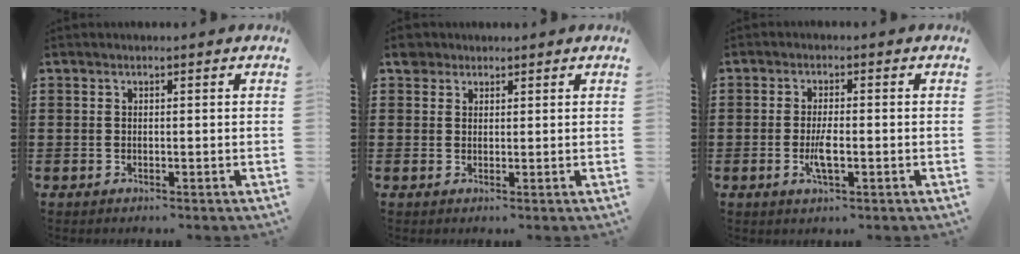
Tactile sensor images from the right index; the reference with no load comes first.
{"total": 2.4, "force": [1.8, 1.6, 0.4], "torque": [-0.016, 0.008, 0.034]}
{"total": 3.6, "force": [-0.9, 1.0, 3.4], "torque": [-0.072, -0.004, -0.020]}